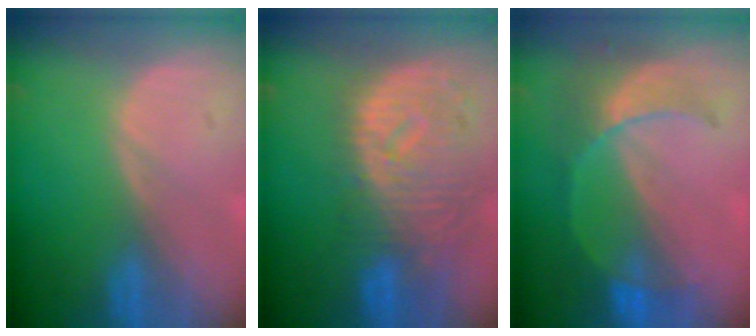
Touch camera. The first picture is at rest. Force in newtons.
{"total": 11.4, "press": 9.9, "slide": 5.6}
{"total": 8.0, "press": 7.0, "slide": 3.8}